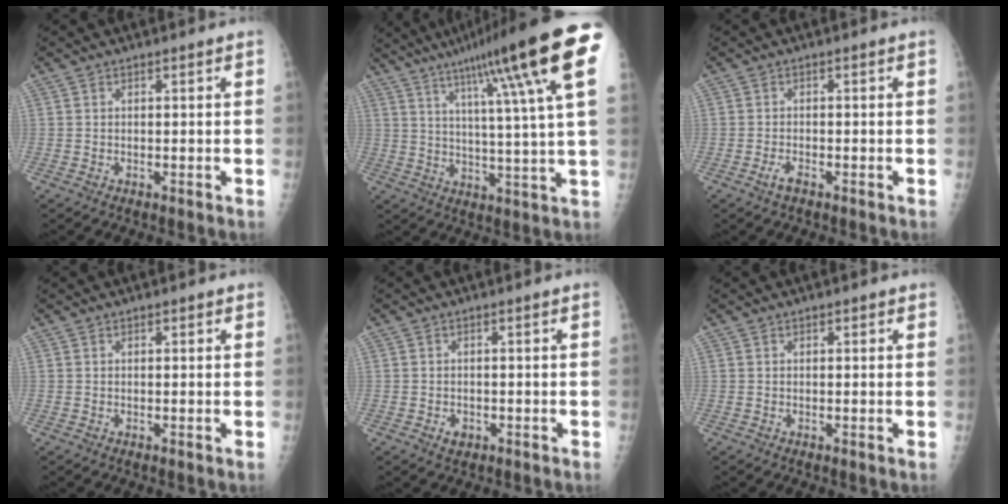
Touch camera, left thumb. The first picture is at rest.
{"total": 22.5, "force": [11.9, 1.1, 19.1], "torque": [-0.282, -0.020, 0.160]}
{"total": 1.8, "force": [-1.1, 0.6, 1.3], "torque": [-0.035, 0.008, -0.021]}
{"total": 0.6, "force": [0.4, 0.2, 0.5], "torque": [-0.007, 0.000, 0.004]}
{"total": 1.8, "force": [-0.7, 1.3, 1.0], "torque": [-0.010, 0.007, -0.006]}
{"total": 0.9, "force": [0.5, 0.4, 0.7], "torque": [-0.007, 0.000, 0.005]}